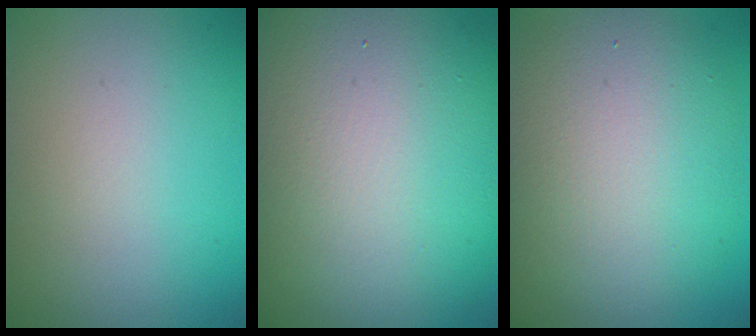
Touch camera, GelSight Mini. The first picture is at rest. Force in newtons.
{"total": 17.4, "press": 17.4, "slide": 0.9}
{"total": 8.7, "press": 8.7, "slide": 0.7}